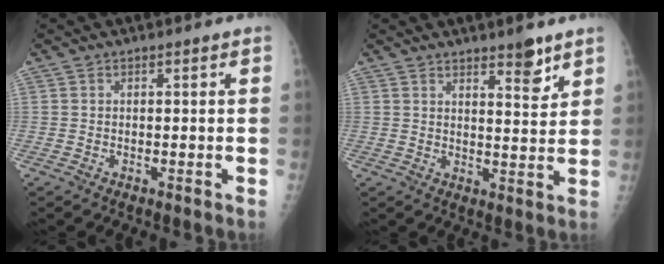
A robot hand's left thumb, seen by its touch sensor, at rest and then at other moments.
{"total": 5.6, "force": [3.9, 1.5, 3.6], "torque": [-0.038, -0.030, 0.056]}